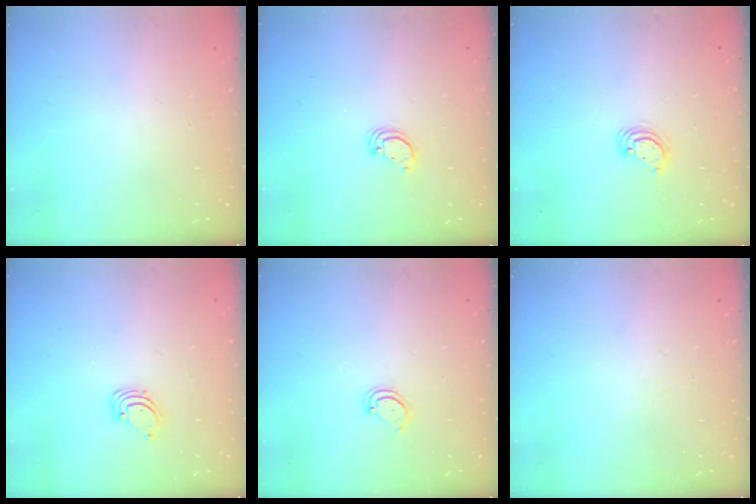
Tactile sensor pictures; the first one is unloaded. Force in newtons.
{"total": 2.9, "press": 2.9, "slide": 0.1}
{"total": 3.7, "press": 3.7, "slide": 0.3}
{"total": 1.6, "press": 1.6, "slide": 0.1}
{"total": 3.7, "press": 3.7, "slide": 0.4}
{"total": 0.0}